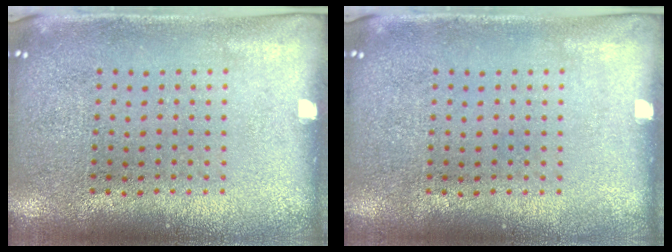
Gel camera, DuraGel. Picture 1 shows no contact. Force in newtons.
{"total": 0.0}